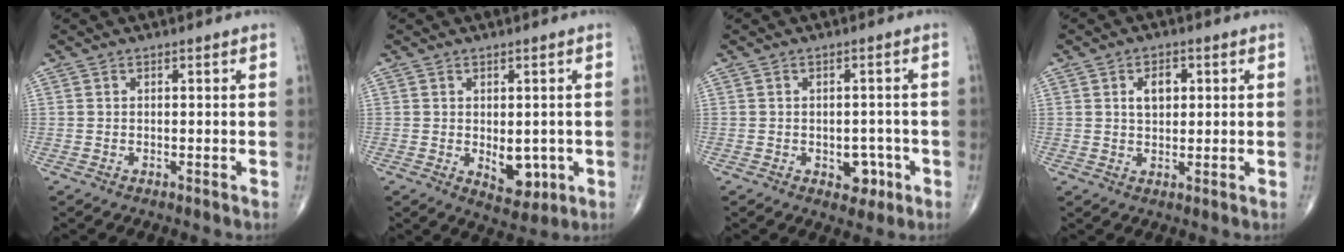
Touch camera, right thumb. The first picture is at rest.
{"total": 6.1, "force": [-0.9, 3.6, 4.8], "torque": [-0.039, -0.011, -0.001]}
{"total": 4.3, "force": [-1.6, 3.0, 2.7], "torque": [-0.006, 0.009, -0.018]}
{"total": 4.4, "force": [1.2, 2.8, 3.1], "torque": [-0.035, -0.001, 0.019]}